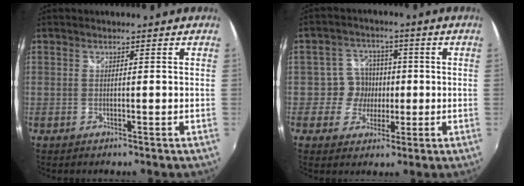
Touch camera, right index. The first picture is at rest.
{"total": 5.8, "force": [-0.7, 5.7, 0.6], "torque": [-0.006, 0.014, -0.018]}